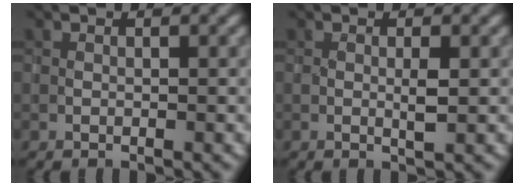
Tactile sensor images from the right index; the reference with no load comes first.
{"total": 1.4, "force": [0.1, 0.3, 1.4], "torque": [-0.027, -0.003, 0.001]}